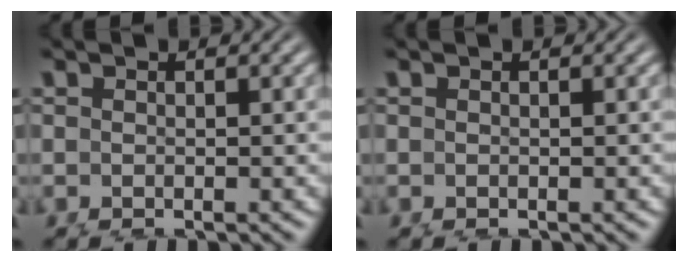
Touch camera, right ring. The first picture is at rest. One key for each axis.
{"total": 0.0}